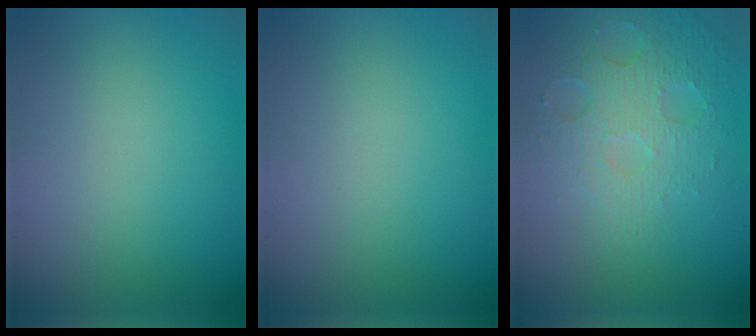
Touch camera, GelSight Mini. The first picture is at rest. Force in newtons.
{"total": 0.0}
{"total": 5.2, "press": 3.4, "slide": 3.9}